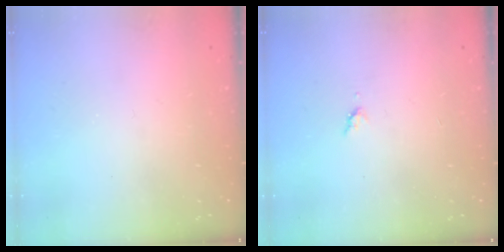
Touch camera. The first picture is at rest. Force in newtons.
{"total": 3.0, "press": 2.9, "slide": 0.5}